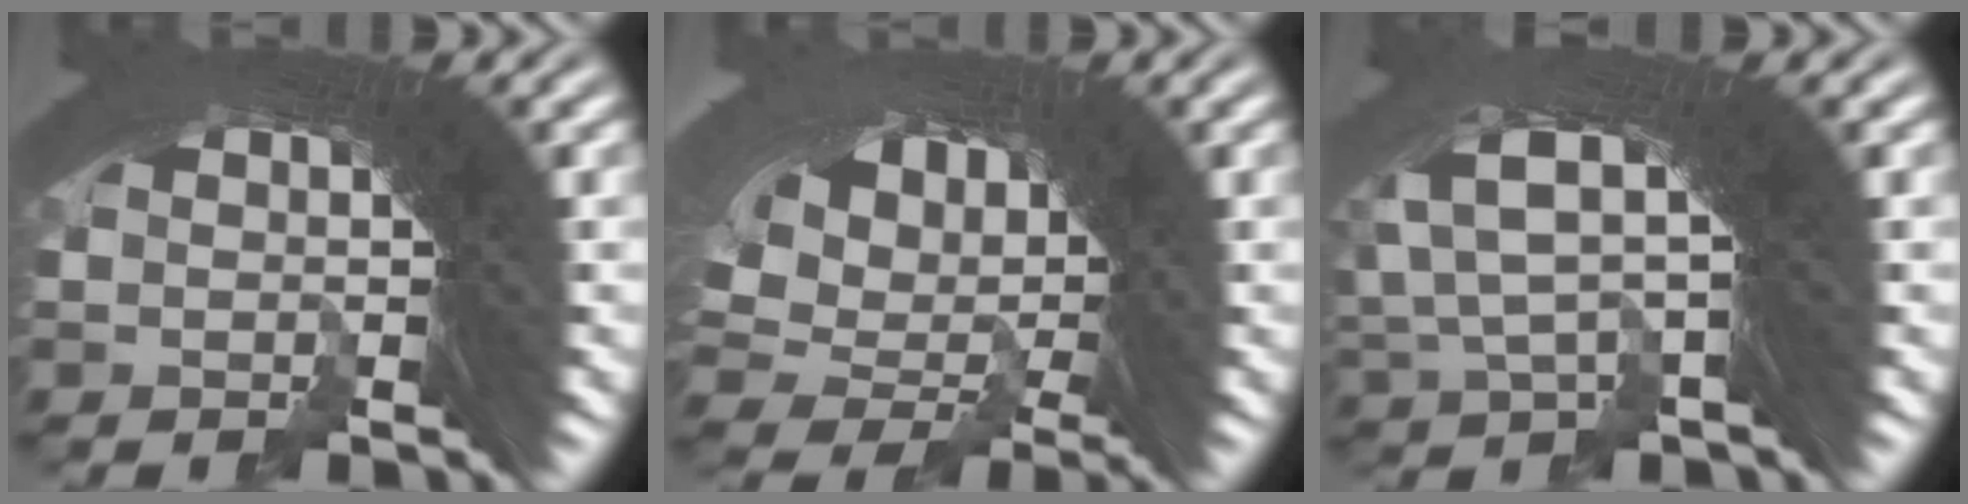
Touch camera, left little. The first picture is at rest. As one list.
[{"total": 10.2, "force": [-2.9, 8.2, 5.3], "torque": [-0.147, -0.047, -0.031]}, {"total": 7.4, "force": [0.8, 4.3, 5.9], "torque": [-0.132, 0.004, 0.004]}]